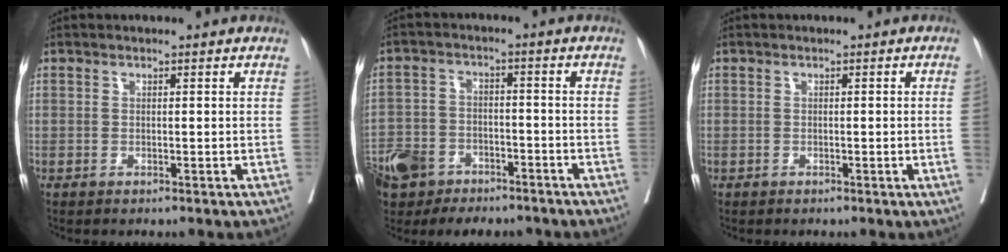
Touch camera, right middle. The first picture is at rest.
{"total": 11.4, "force": [-7.9, 6.8, 4.5], "torque": [-0.107, 0.008, -0.132]}
{"total": 1.4, "force": [-0.2, -0.5, 1.2], "torque": [-0.013, -0.001, -0.003]}